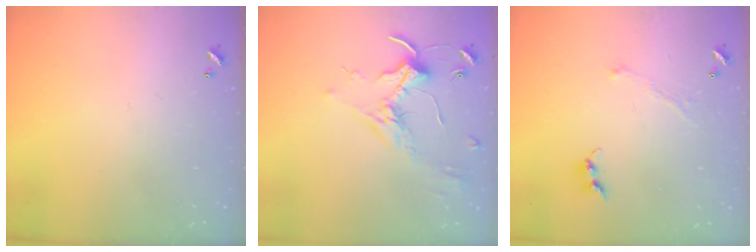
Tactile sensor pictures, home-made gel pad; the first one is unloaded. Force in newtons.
{"total": 1.6, "press": 1.6, "slide": 0.4}
{"total": 0.8, "press": 0.7, "slide": 0.3}